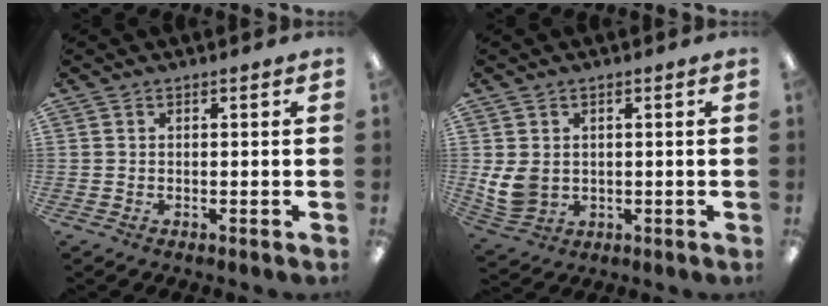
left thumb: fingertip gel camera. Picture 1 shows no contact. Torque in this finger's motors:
{"motor_torque": [-0.12, 0.42, 0.19, -0.28, 0.04]}